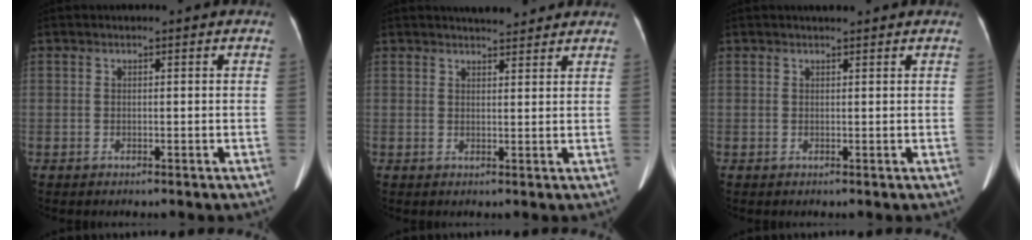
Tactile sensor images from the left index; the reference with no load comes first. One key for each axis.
{"total": 5.7, "fx": 5.2, "fy": 1.2, "fz": 1.9, "tx": -0.027, "ty": 0.015, "tz": 0.067}
{"total": 1.8, "fx": 1.6, "fy": 0.3, "fz": 0.8, "tx": -0.014, "ty": 0.013, "tz": 0.025}